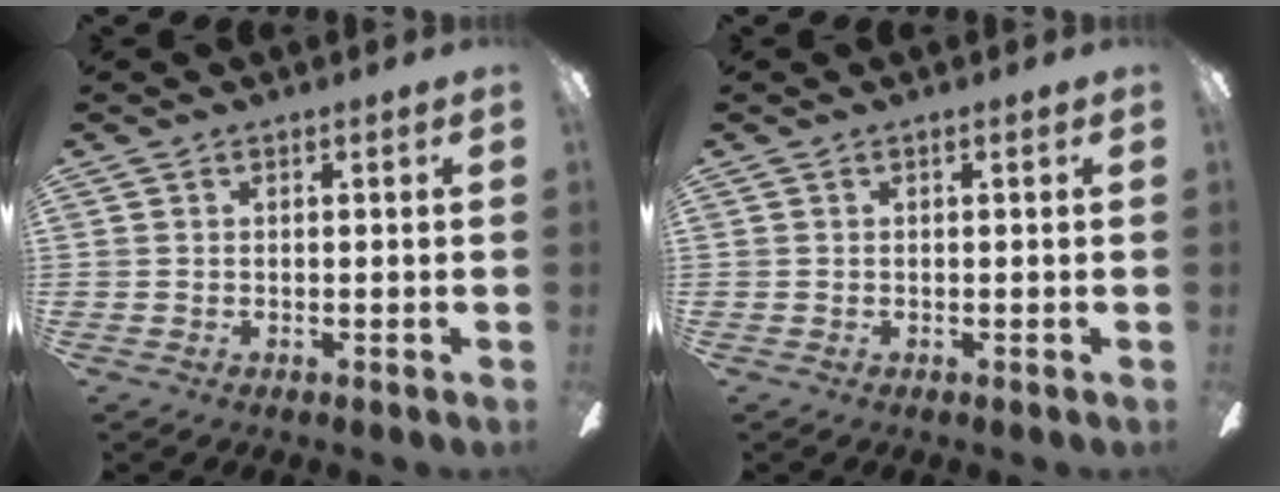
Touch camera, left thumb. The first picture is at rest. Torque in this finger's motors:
{"motor_torque": [-0.10, 0.10, -0.12, 0.18, 0.00]}